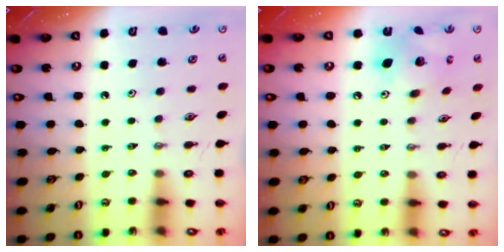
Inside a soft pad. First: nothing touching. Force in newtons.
{"total": 12.8, "press": 12.8, "slide": 1.0}